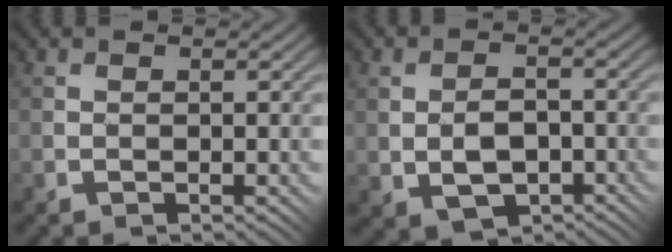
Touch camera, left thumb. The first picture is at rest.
{"total": 5.1, "force": [-1.3, 3.2, 3.8], "torque": [-0.080, -0.002, -0.021]}